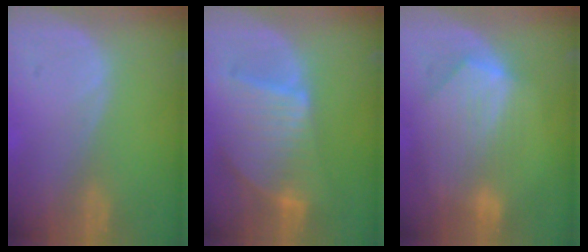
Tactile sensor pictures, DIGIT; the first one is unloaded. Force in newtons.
{"total": 9.5, "press": 8.2, "slide": 4.7}
{"total": 8.6, "press": 7.8, "slide": 3.7}